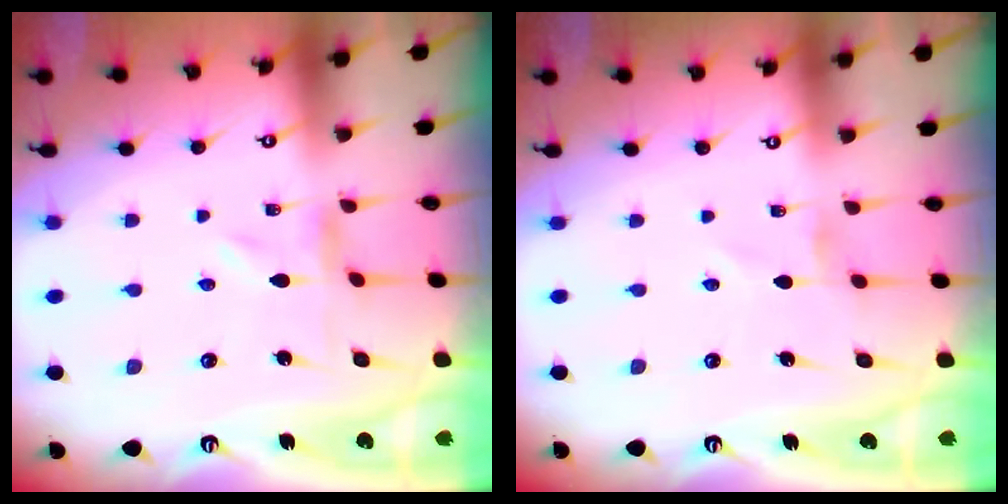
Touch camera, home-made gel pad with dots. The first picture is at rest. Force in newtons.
{"total": 0.0}